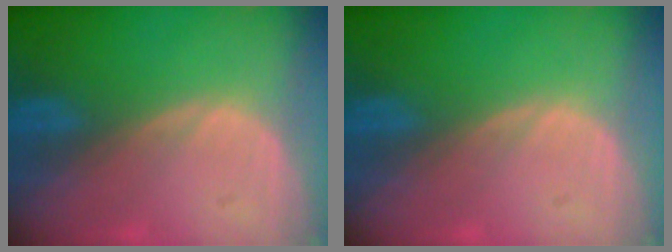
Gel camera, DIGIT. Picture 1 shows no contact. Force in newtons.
{"total": 0.0}